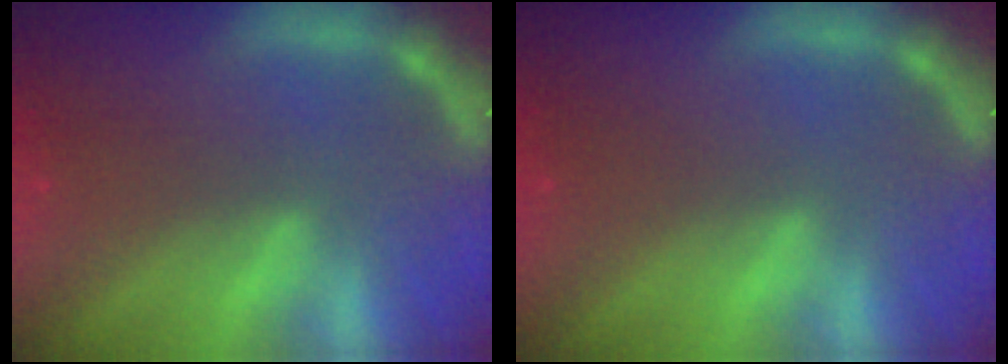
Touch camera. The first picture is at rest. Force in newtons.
{"total": 0.0}